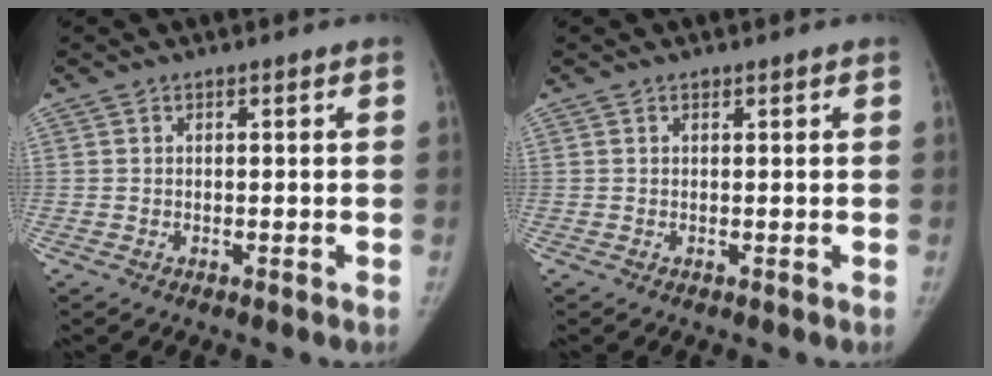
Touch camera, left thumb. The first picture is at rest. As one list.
[{"total": 0.5, "force": [0.4, 0.3, 0.1], "torque": [-0.002, -0.003, 0.005]}]